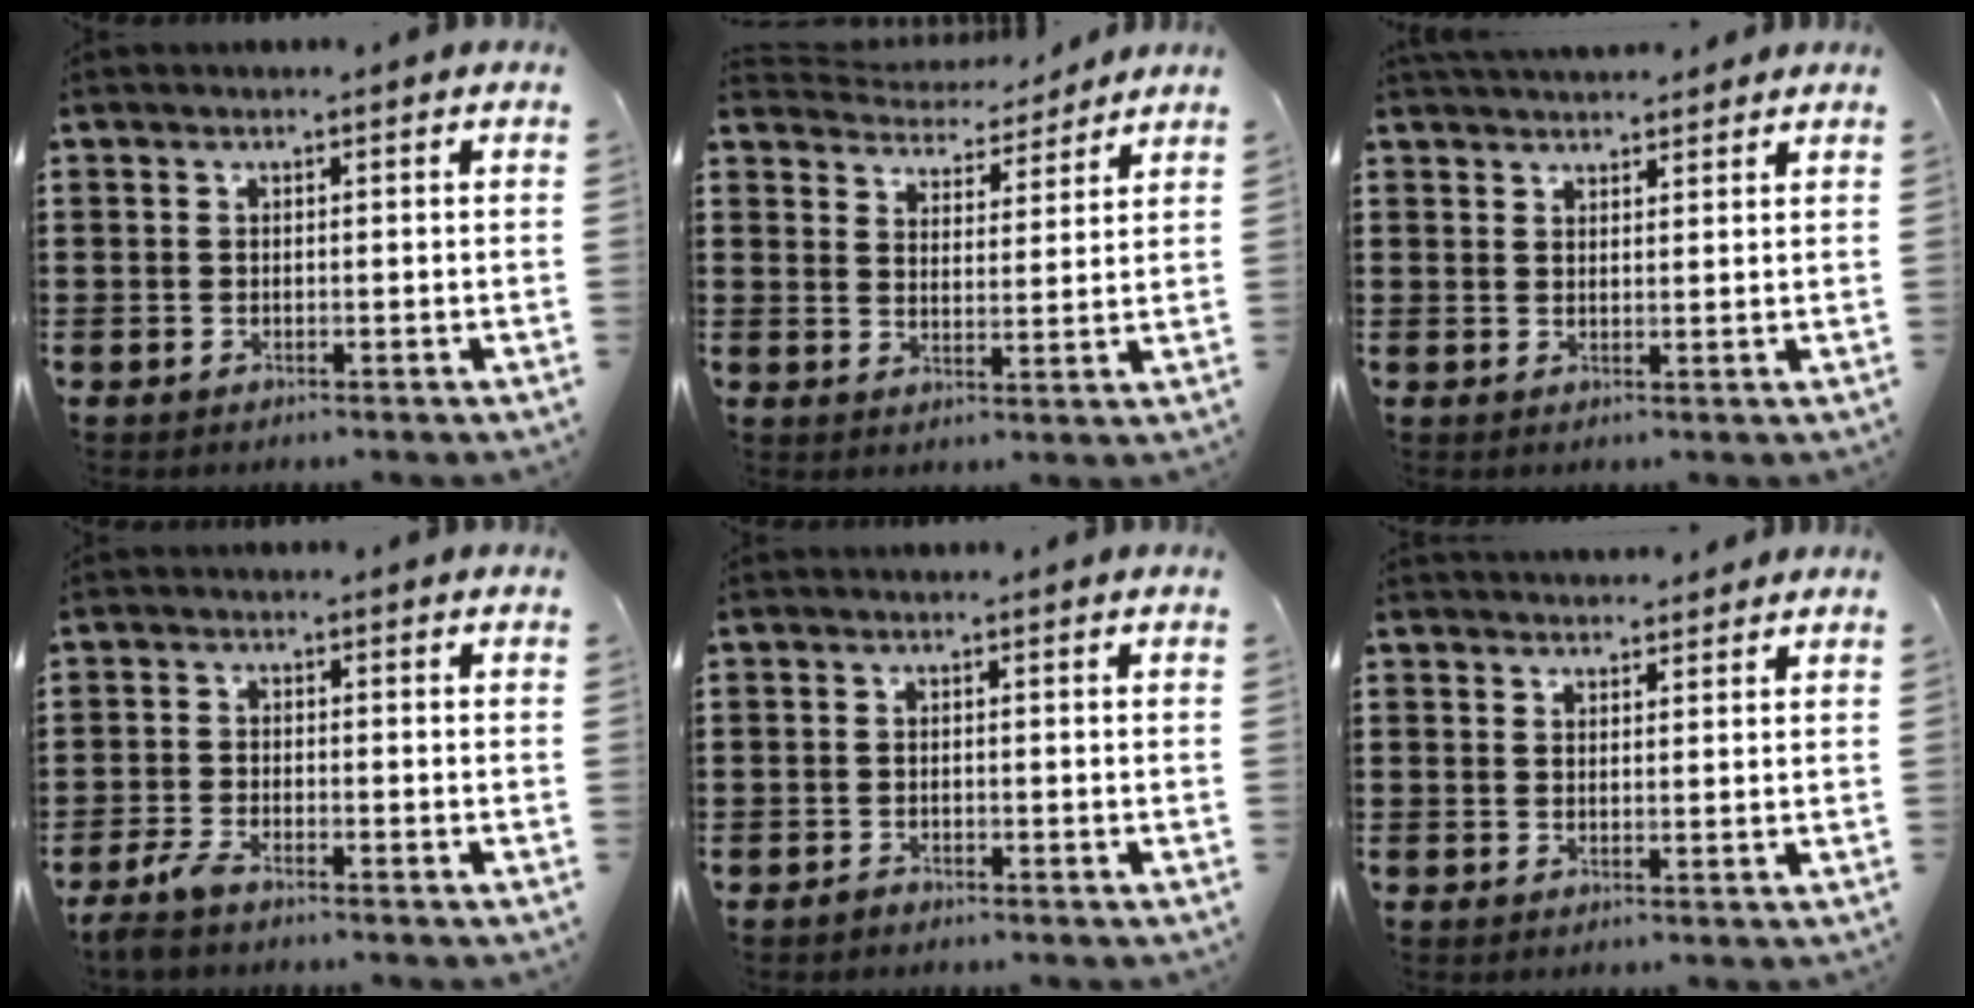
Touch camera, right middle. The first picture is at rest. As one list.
[{"total": 4.3, "force": [4.2, 0.9, -0.1], "torque": [-0.020, -0.030, 0.071]}, {"total": 2.7, "force": [2.6, 0.3, -0.1], "torque": [0.003, -0.005, 0.049]}, {"total": 3.0, "force": [-2.5, 0.6, 1.6], "torque": [-0.049, -0.001, -0.056]}, {"total": 0.8, "force": [-0.7, 0.4, 0.2], "torque": [-0.004, 0.001, -0.015]}, {"total": 2.2, "force": [2.1, 0.2, -0.1], "torque": [-0.003, 0.002, 0.042]}]